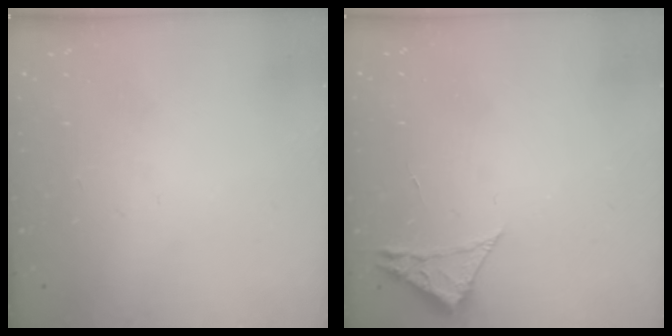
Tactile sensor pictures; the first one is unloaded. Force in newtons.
{"total": 2.3, "press": 2.3, "slide": 0.4}